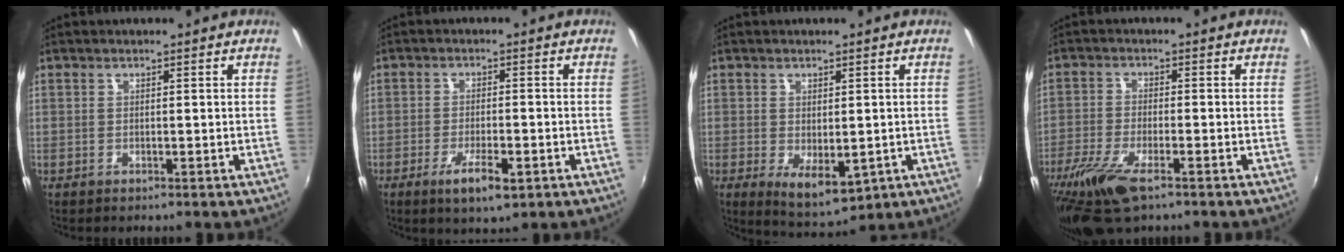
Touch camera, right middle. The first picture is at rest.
{"total": 6.1, "force": [-3.1, 1.6, 5.0], "torque": [-0.107, -0.014, -0.051]}
{"total": 7.3, "force": [-1.5, 3.9, 6.0], "torque": [-0.094, -0.020, -0.010]}
{"total": 12.1, "force": [-7.8, 3.5, 8.5], "torque": [-0.198, -0.043, -0.150]}